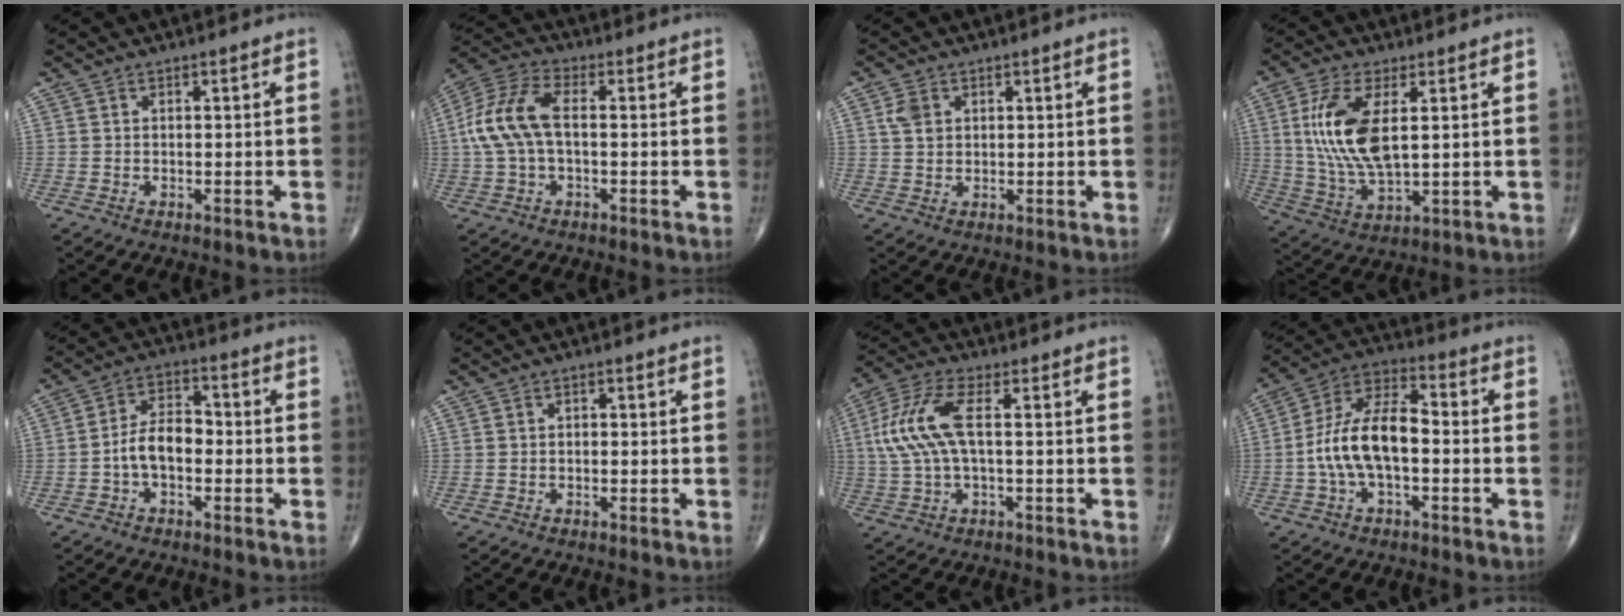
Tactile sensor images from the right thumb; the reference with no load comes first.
{"total": 11.4, "force": [0.2, 6.0, 9.7], "torque": [-0.218, 0.033, -0.002]}
{"total": 3.2, "force": [1.2, 2.3, 1.8], "torque": [-0.028, 0.001, 0.026]}
{"total": 13.9, "force": [2.9, 6.1, 12.1], "torque": [-0.256, -0.013, 0.065]}
{"total": 7.4, "force": [-1.7, 4.4, 5.7], "torque": [-0.092, 0.033, -0.041]}
{"total": 0.8, "force": [-0.1, 0.5, 0.6], "torque": [-0.005, 0.004, -0.005]}
{"total": 10.8, "force": [1.0, 4.1, 9.9], "torque": [-0.242, 0.023, 0.017]}
{"total": 13.5, "force": [-1.9, 6.6, 11.6], "torque": [-0.225, 0.046, -0.042]}